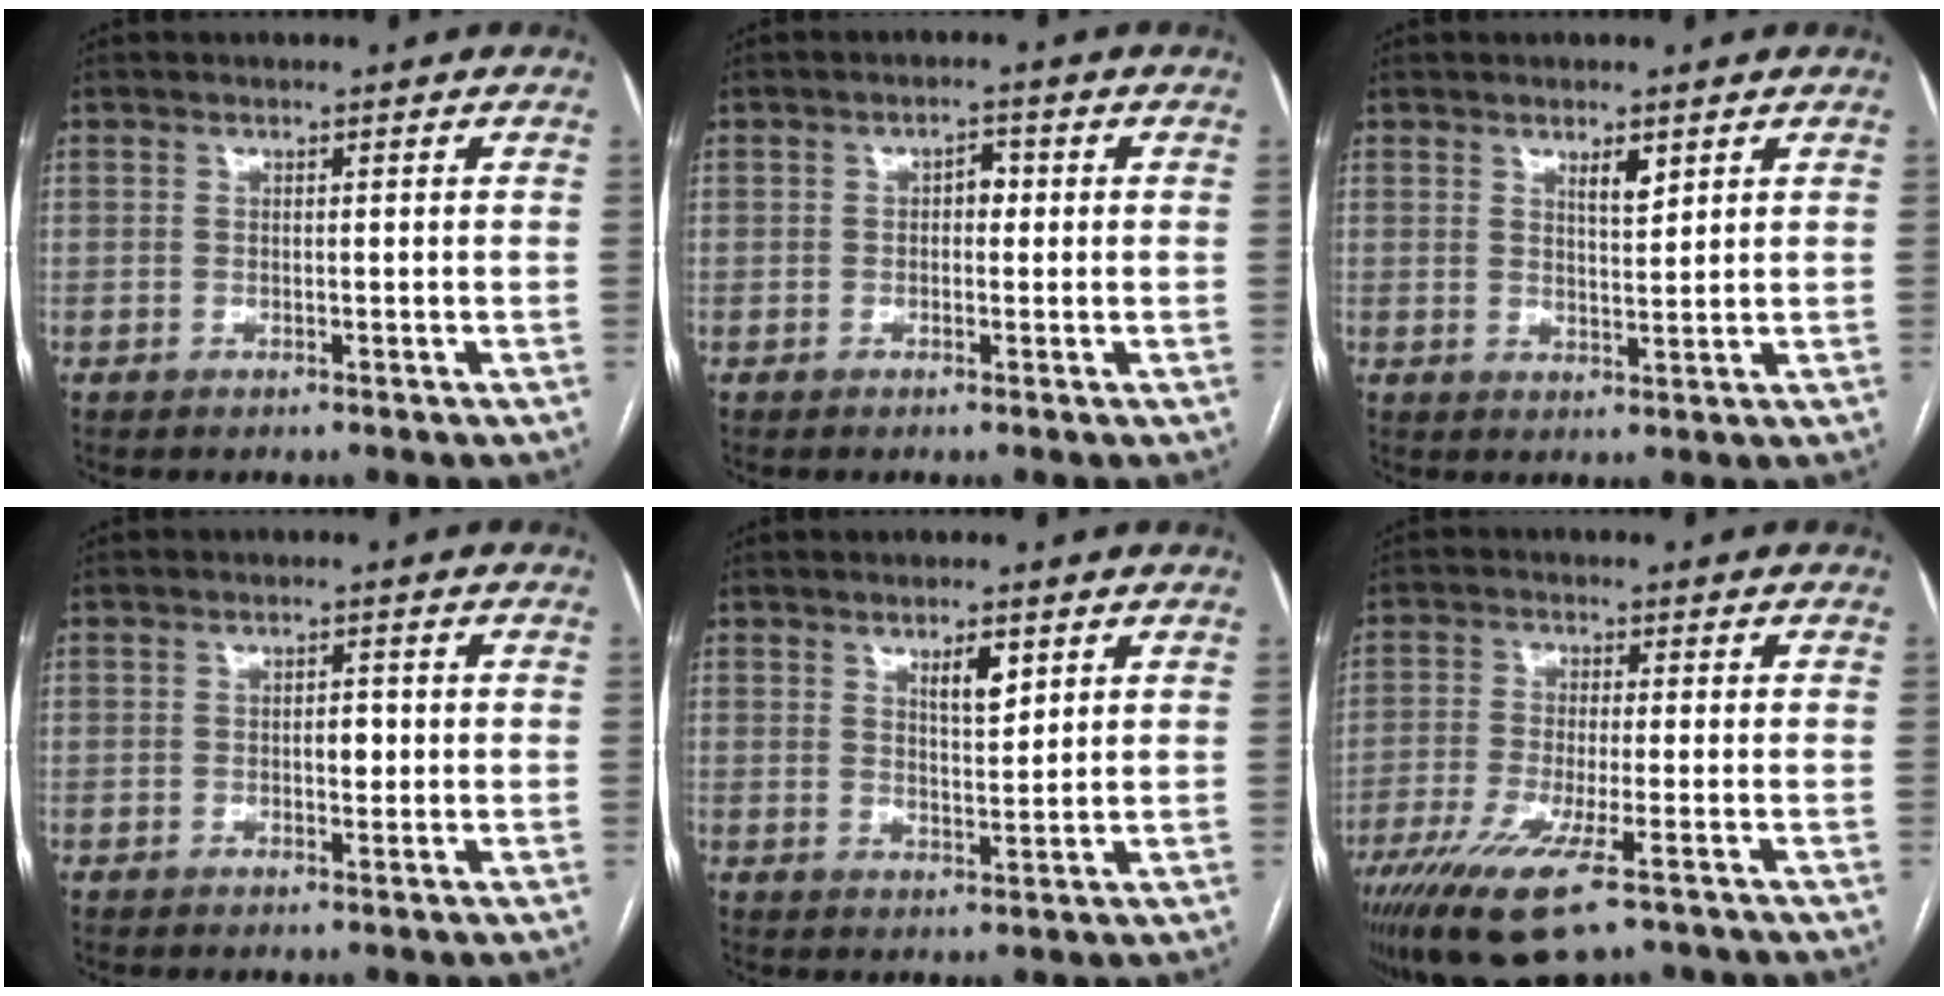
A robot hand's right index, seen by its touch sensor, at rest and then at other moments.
{"total": 2.2, "force": [0.1, 1.4, 1.7], "torque": [-0.021, 0.013, -0.001]}
{"total": 2.9, "force": [1.8, 0.8, 2.1], "torque": [-0.039, -0.004, 0.033]}
{"total": 2.1, "force": [-0.2, 1.0, 1.8], "torque": [-0.025, 0.003, -0.002]}
{"total": 3.9, "force": [2.1, 1.2, 3.1], "torque": [-0.052, -0.003, 0.038]}
{"total": 13.2, "force": [-8.0, 2.7, 10.1], "torque": [-0.200, -0.040, -0.139]}